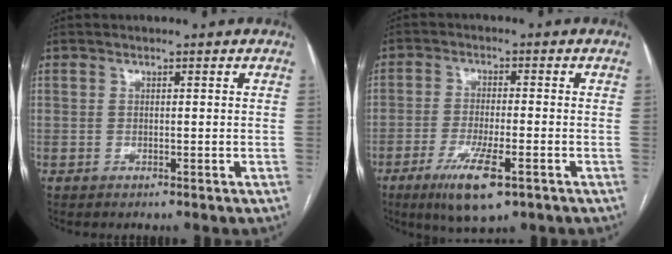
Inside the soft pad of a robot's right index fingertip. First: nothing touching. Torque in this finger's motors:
{"motor_torque": [1.29, 0.06, 0.31, 0.11]}